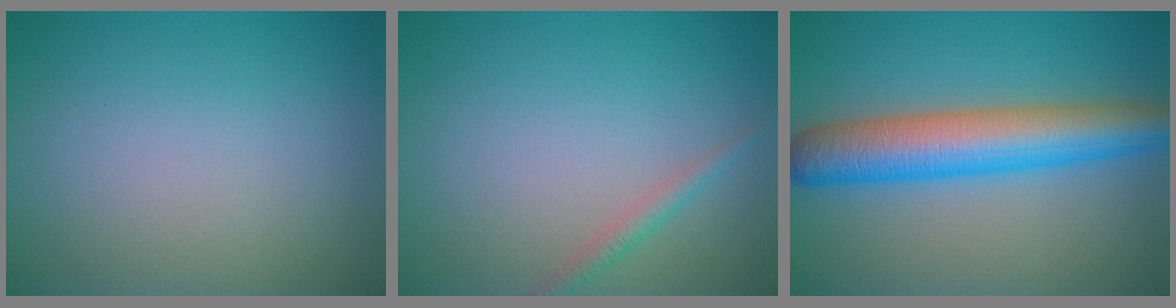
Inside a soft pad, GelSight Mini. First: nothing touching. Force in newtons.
{"total": 1.3, "press": 1.3, "slide": 0.0}
{"total": 8.0, "press": 8.0, "slide": 0.2}